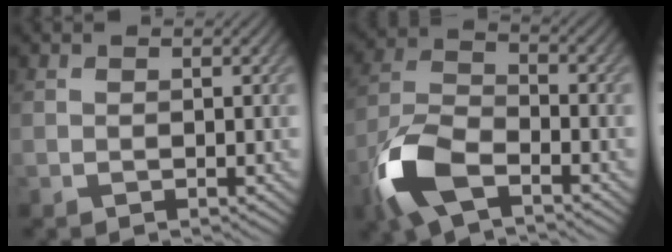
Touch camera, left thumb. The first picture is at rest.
{"total": 10.5, "force": [-5.9, 4.6, 7.3], "torque": [-0.172, -0.013, -0.133]}